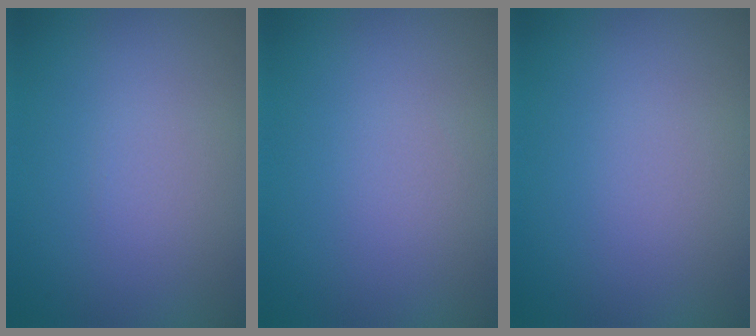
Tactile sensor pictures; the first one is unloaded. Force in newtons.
{"total": 0.0}
{"total": 0.0}